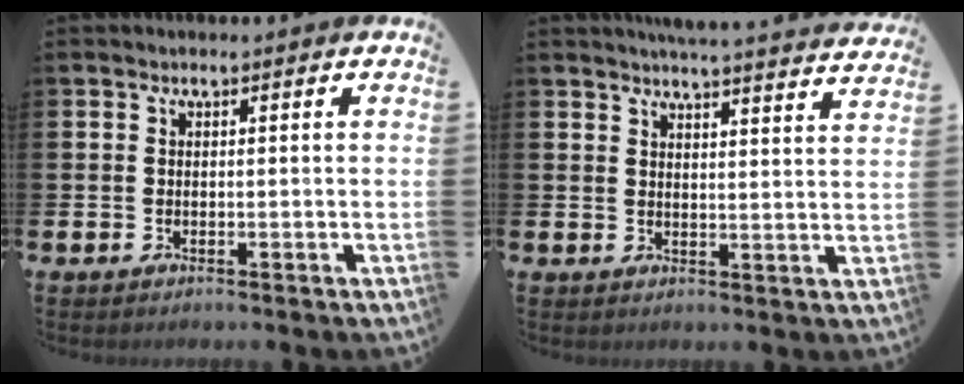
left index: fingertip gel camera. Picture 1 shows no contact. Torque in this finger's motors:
{"motor_torque": [0.12, -0.27, 0.02, 0.03]}